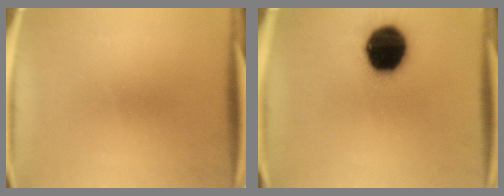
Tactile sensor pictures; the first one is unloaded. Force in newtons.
{"total": 19.5}